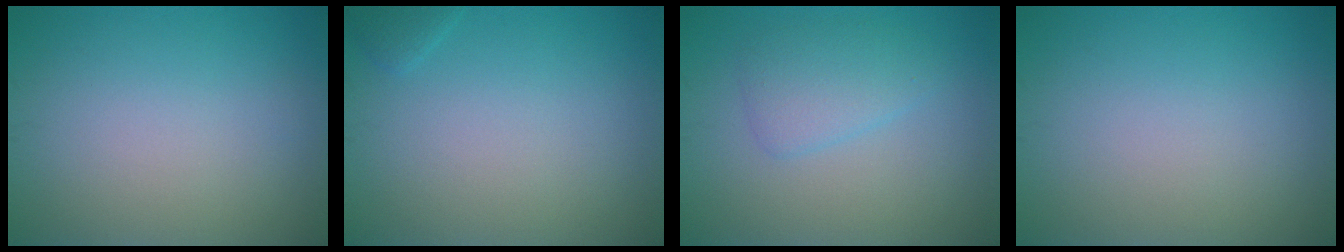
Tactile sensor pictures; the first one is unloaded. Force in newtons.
{"total": 0.7, "press": 0.7, "slide": 0.1}
{"total": 2.6, "press": 2.6, "slide": 0.1}
{"total": 0.0}